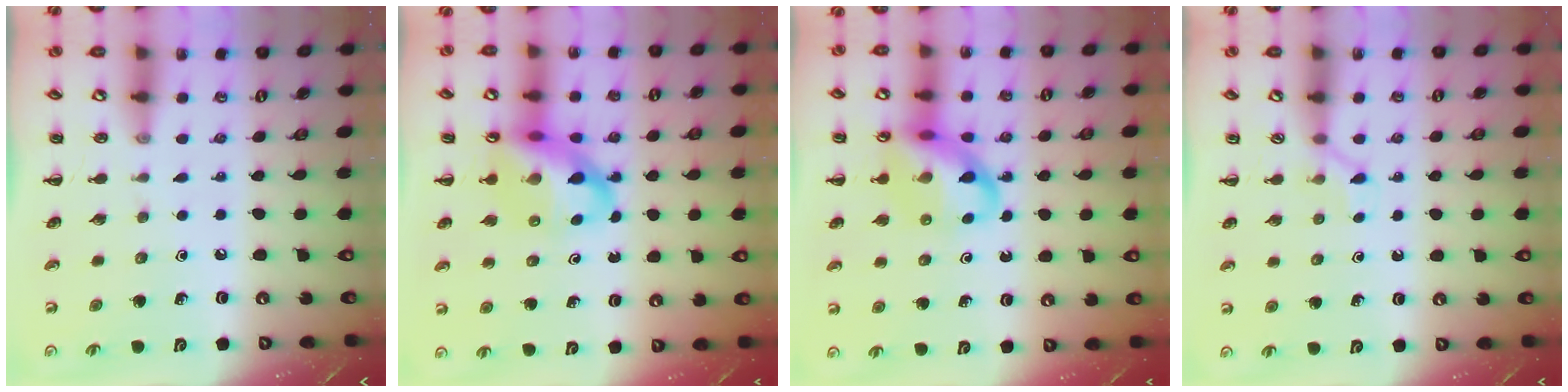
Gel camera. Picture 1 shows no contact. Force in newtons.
{"total": 12.5, "press": 11.9, "slide": 3.6}
{"total": 14.4, "press": 14.2, "slide": 2.5}
{"total": 2.6, "press": 2.5, "slide": 0.9}